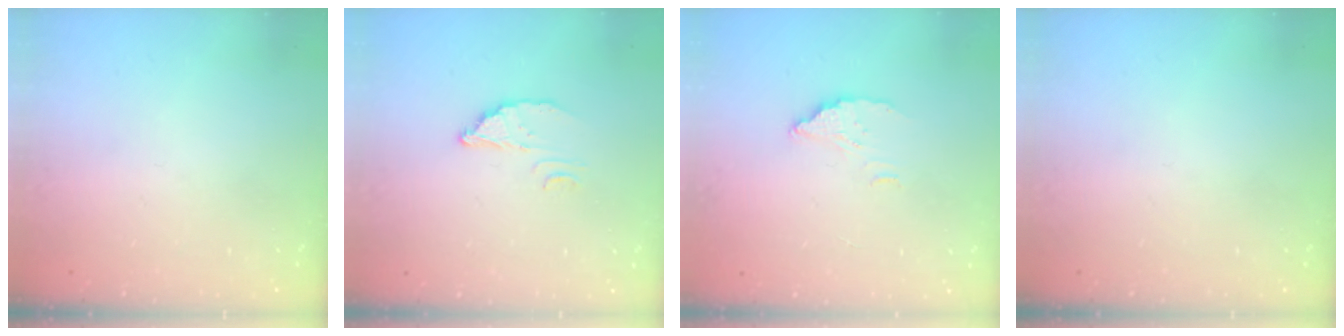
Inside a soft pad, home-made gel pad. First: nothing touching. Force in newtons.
{"total": 3.2, "press": 3.2, "slide": 0.2}
{"total": 3.8, "press": 3.8, "slide": 0.3}
{"total": 0.0}